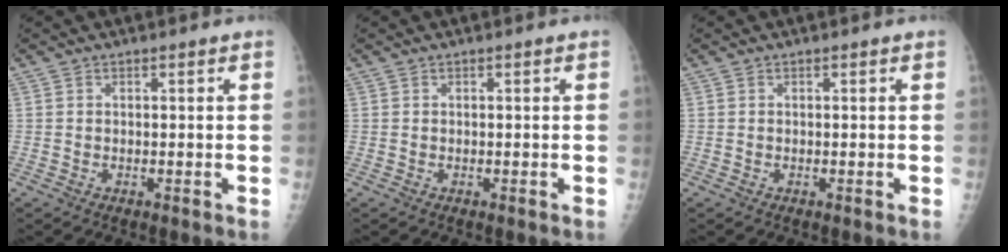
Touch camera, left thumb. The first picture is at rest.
{"total": 0.0}
{"total": 0.0}